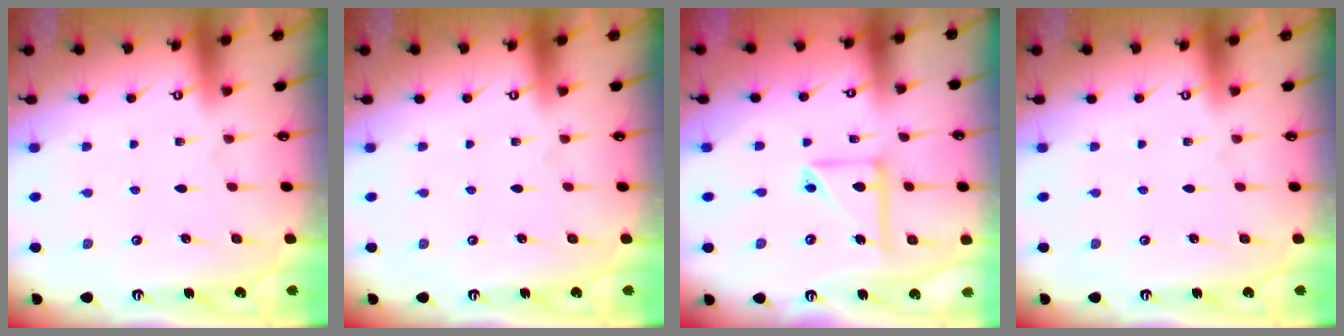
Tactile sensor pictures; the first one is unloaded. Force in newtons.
{"total": 0.0}
{"total": 11.2, "press": 11.1, "slide": 1.6}
{"total": 0.0}